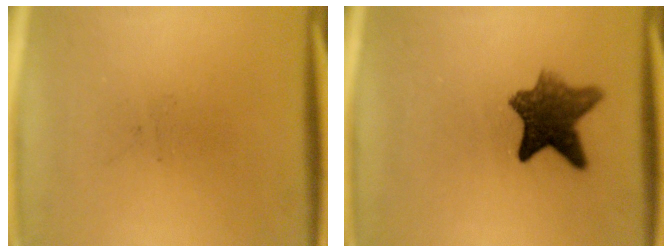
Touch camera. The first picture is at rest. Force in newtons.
{"total": 8.3}